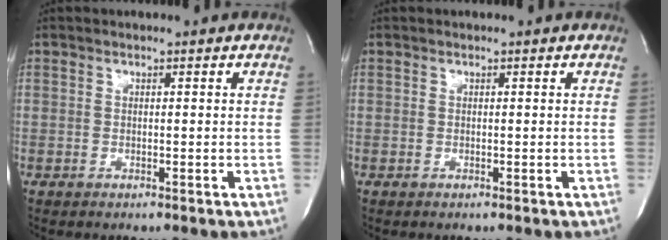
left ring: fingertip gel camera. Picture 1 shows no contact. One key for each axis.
{"total": 0.0}